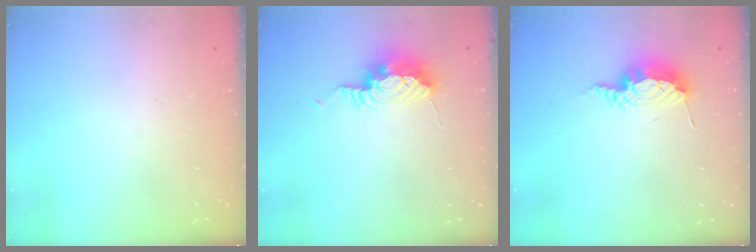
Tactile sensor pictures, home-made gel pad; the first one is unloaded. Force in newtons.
{"total": 10.9, "press": 9.7, "slide": 5.0}
{"total": 8.9, "press": 8.9, "slide": 1.0}